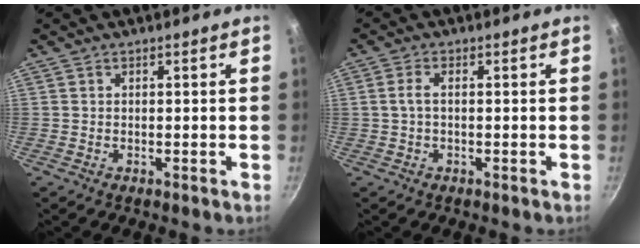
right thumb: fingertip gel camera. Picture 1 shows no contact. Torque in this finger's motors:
{"motor_torque": [-0.37, 0.29, -0.17, -0.14, 0.01]}